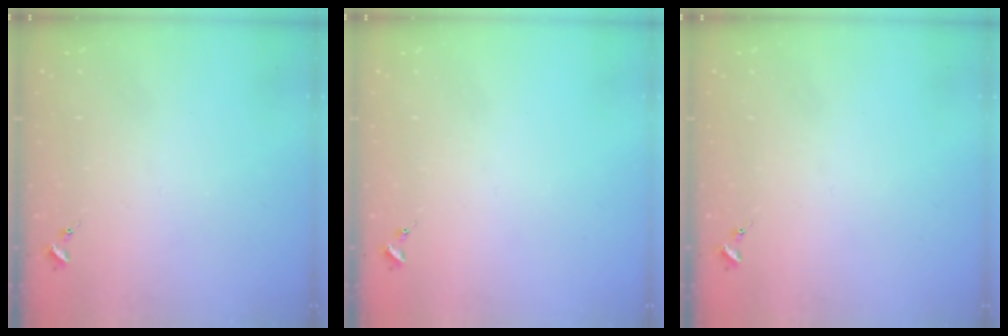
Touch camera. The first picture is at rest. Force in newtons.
{"total": 0.0}
{"total": 0.0}